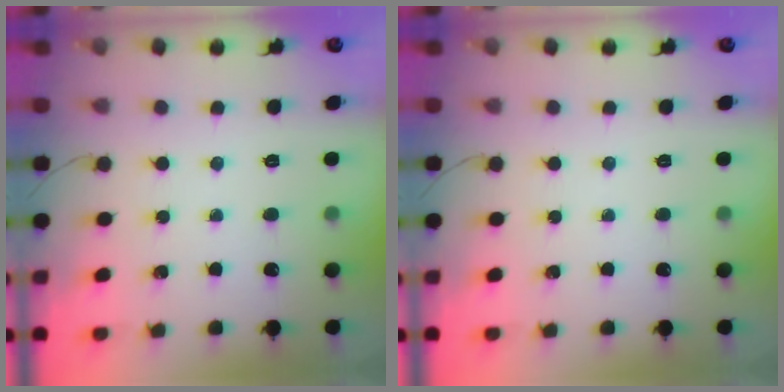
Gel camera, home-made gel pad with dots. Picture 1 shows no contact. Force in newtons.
{"total": 0.0}